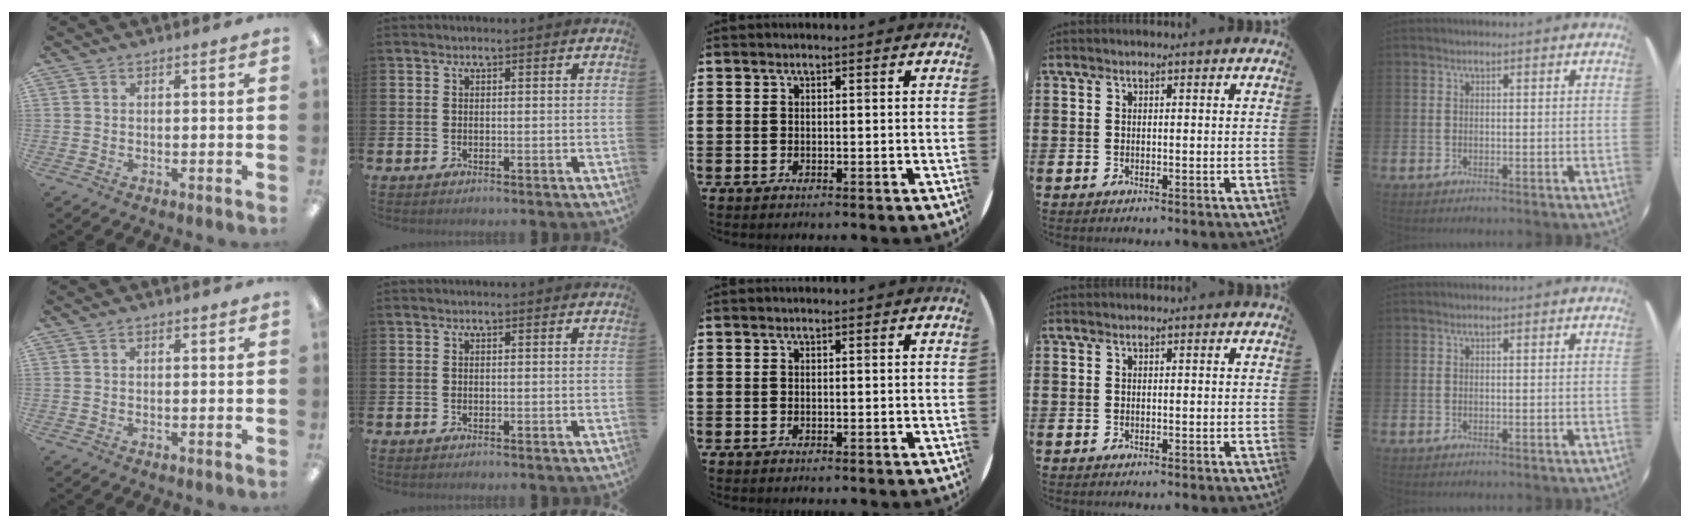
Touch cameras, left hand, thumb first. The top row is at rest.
{"thumb": {"total": 0.6, "force": [0.2, 0.4, 0.4], "torque": [0.001, 0.000, 0.002]}}